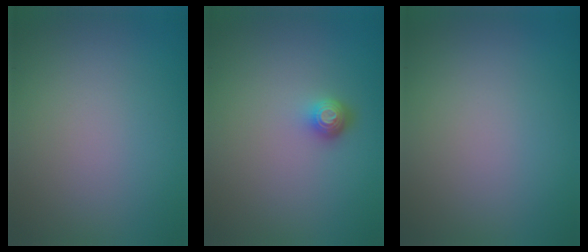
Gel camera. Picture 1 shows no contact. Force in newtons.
{"total": 1.7, "press": 1.3, "slide": 1.1}
{"total": 0.0}